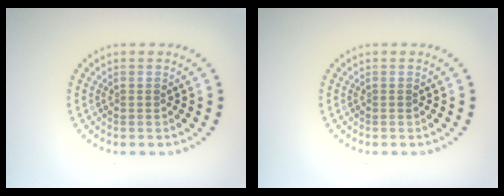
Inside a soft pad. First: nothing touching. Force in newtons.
{"total": 0.0}